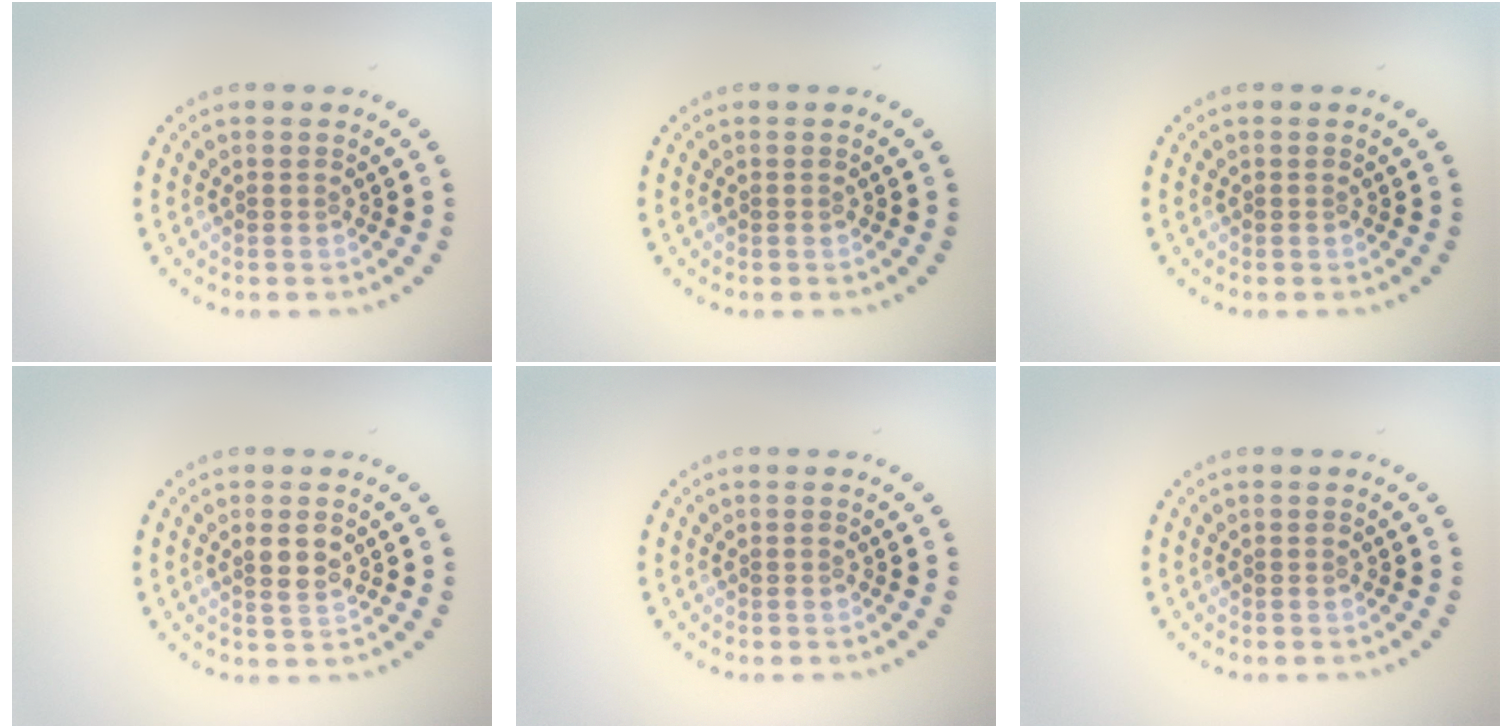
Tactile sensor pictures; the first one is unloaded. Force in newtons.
{"total": 0.0}
{"total": 0.0}
{"total": 1.7, "press": 1.6, "slide": 0.5}
{"total": 0.0}
{"total": 0.0}